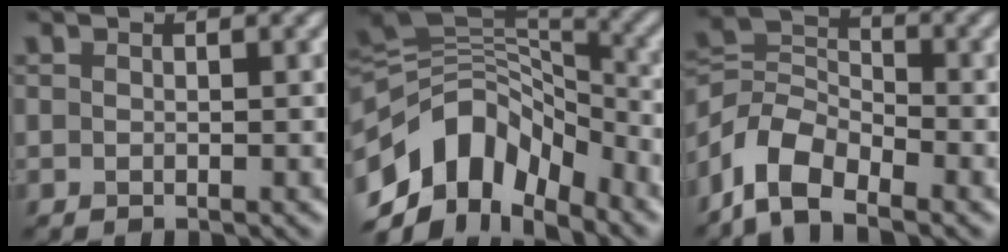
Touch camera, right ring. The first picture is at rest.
{"total": 10.7, "force": [-5.6, 6.6, 6.3], "torque": [-0.103, 0.016, -0.111]}
{"total": 5.9, "force": [-4.1, 3.0, 3.1], "torque": [-0.055, 0.005, -0.094]}